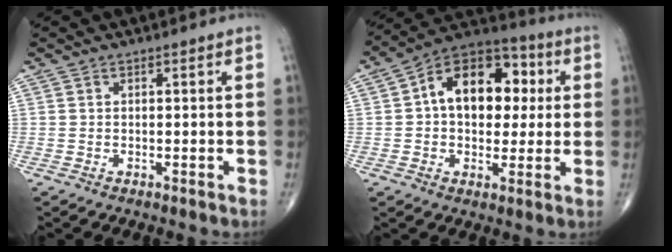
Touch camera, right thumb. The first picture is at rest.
{"total": 16.5, "force": [2.7, 10.8, 12.2], "torque": [-0.141, 0.025, 0.033]}